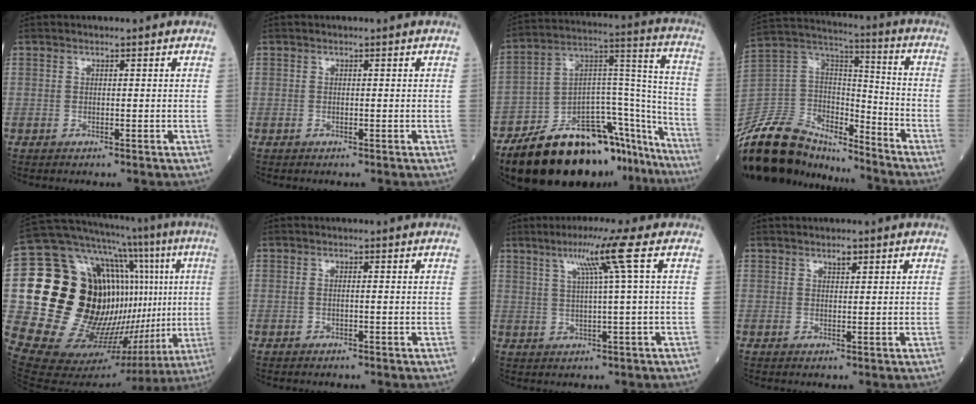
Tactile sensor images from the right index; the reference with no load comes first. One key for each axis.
{"total": 0.0}
{"total": 29.9, "fx": -22.8, "fy": 9.6, "fz": 16.8, "tx": -0.201, "ty": 0.024, "tz": -0.335}
{"total": 24.9, "fx": -21.2, "fy": 9.0, "fz": 9.5, "tx": -0.258, "ty": 0.008, "tz": -0.375}
{"total": 34.4, "fx": 2.3, "fy": 13.2, "fz": 31.7, "tx": -0.480, "ty": 0.056, "tz": 0.055}
{"total": 1.1, "fx": -0.1, "fy": 0.5, "fz": 1.0, "tx": -0.030, "ty": 0.005, "tz": -0.001}
{"total": 7.1, "fx": 3.0, "fy": -1.7, "fz": 6.3, "tx": -0.118, "ty": 0.006, "tz": 0.056}
{"total": 1.6, "fx": 1.1, "fy": 0.7, "fz": 1.1, "tx": -0.025, "ty": -0.001, "tz": 0.021}